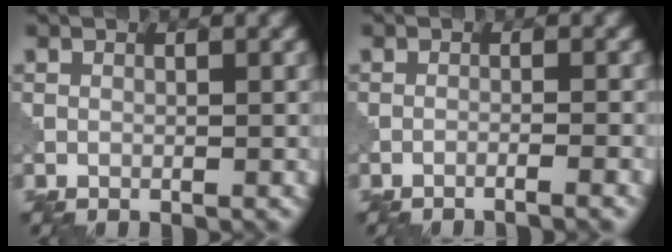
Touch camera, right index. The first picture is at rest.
{"total": 2.3, "force": [-1.5, 0.4, 1.7], "torque": [-0.019, 0.010, -0.037]}